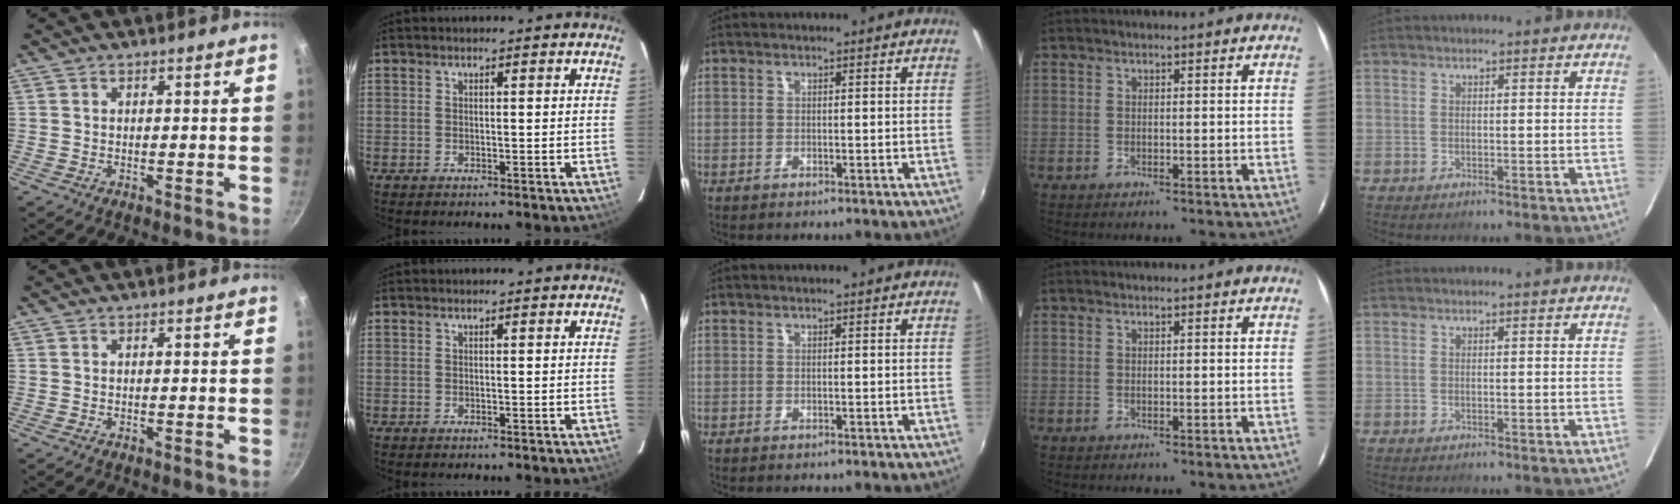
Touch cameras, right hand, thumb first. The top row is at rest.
{}